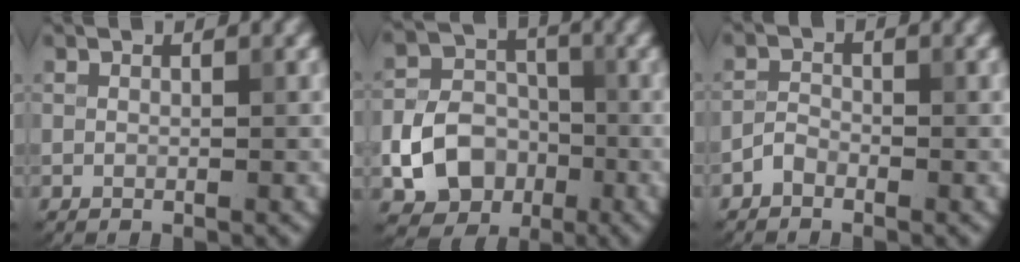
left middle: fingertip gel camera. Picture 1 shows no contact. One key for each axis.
{"total": 6.5, "fx": -2.2, "fy": 5.3, "fz": 3.2, "tx": -0.052, "ty": -0.004, "tz": -0.038}
{"total": 1.3, "fx": -1.0, "fy": 0.6, "fz": 0.4, "tx": -0.005, "ty": 0.006, "tz": -0.024}